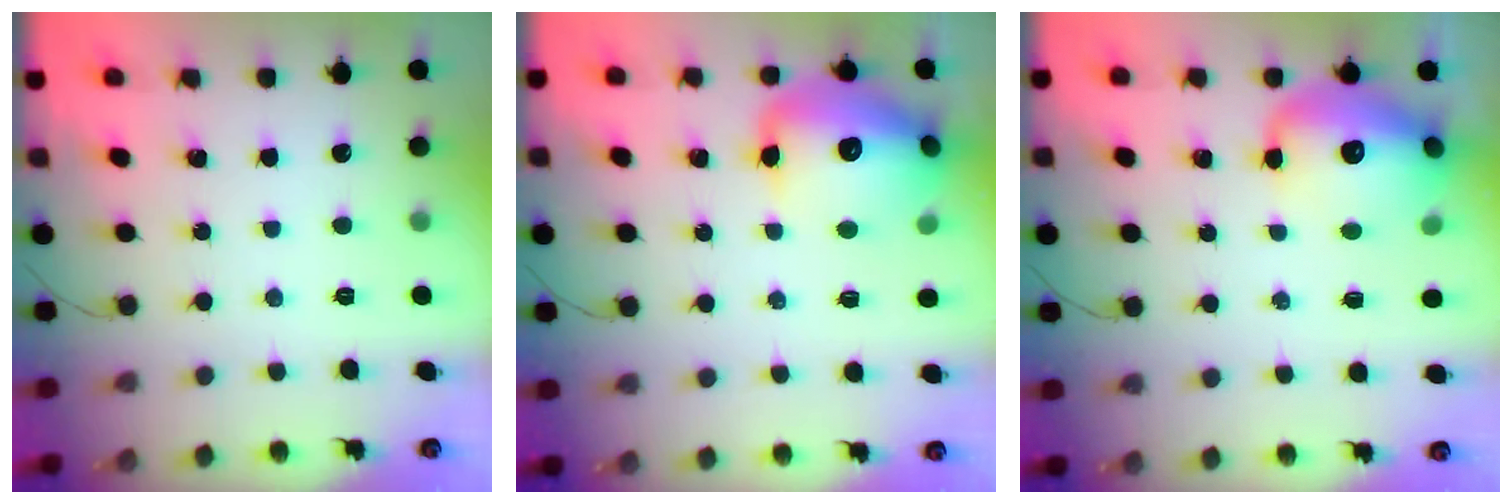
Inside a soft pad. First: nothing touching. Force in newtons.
{"total": 18.4, "press": 18.2, "slide": 2.9}
{"total": 17.5, "press": 17.1, "slide": 4.0}